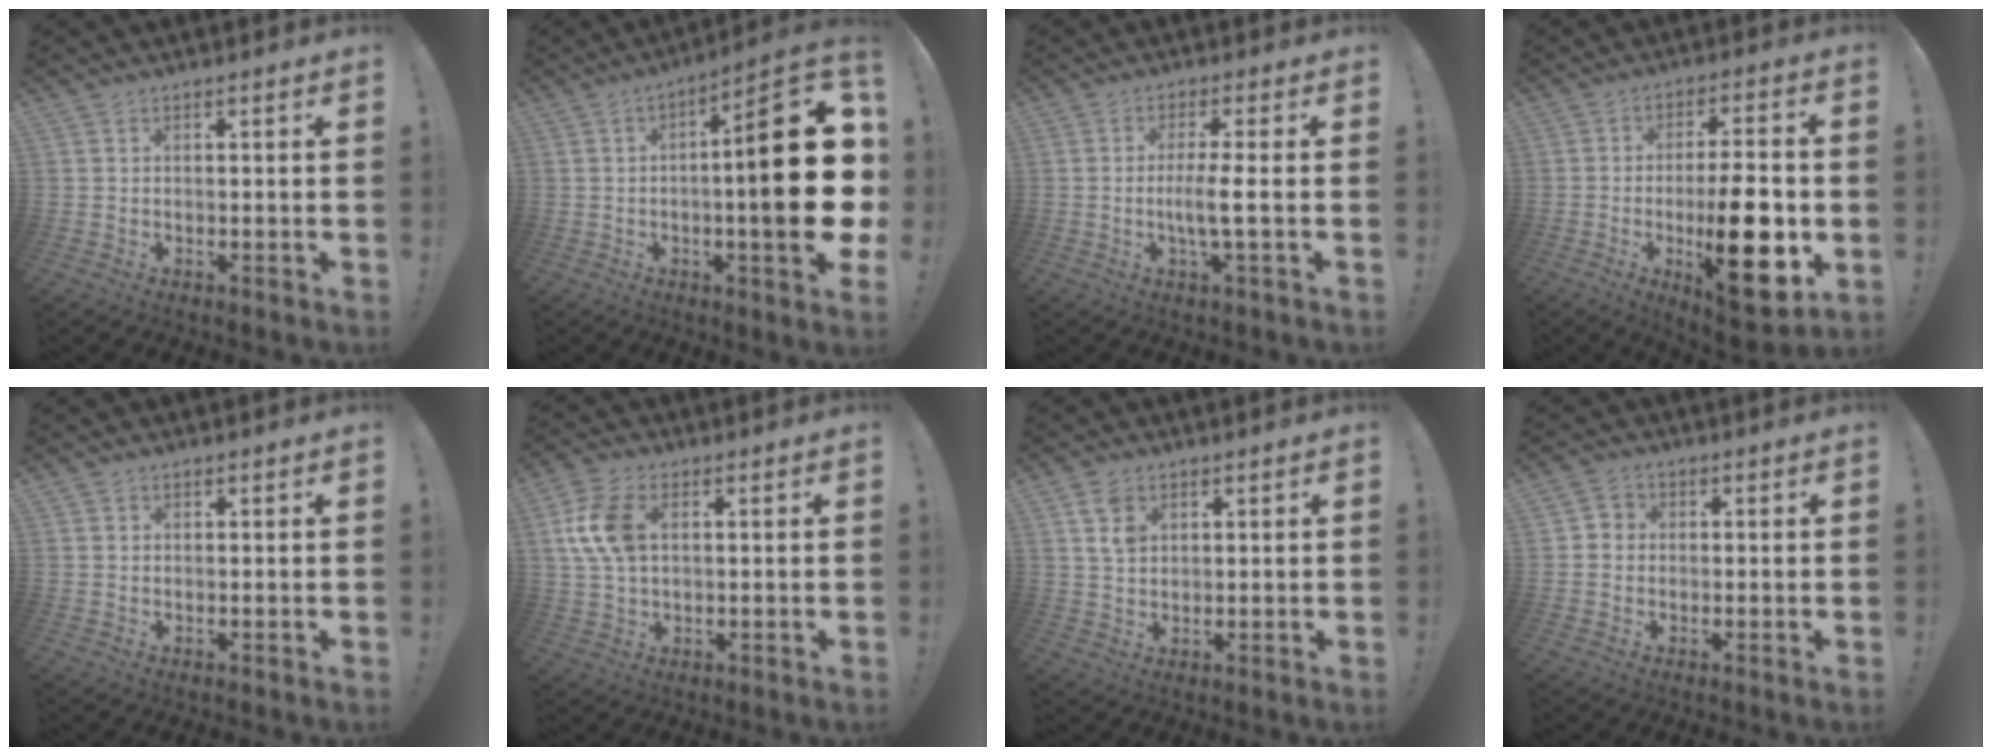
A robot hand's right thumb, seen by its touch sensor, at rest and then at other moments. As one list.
[{"total": 24.5, "force": [-1.3, 5.9, 23.8], "torque": [-0.344, 0.007, -0.021]}, {"total": 6.5, "force": [-1.1, 0.3, 6.4], "torque": [-0.127, -0.006, -0.024]}, {"total": 20.5, "force": [-4.4, 6.6, 18.9], "torque": [-0.292, 0.004, -0.056]}, {"total": 0.5, "force": [0.3, 0.4, 0.1], "torque": [0.004, -0.001, 0.004]}, {"total": 12.1, "force": [2.6, 7.7, 8.9], "torque": [-0.175, 0.007, 0.051]}, {"total": 5.9, "force": [2.6, 4.1, 3.3], "torque": [-0.051, -0.005, 0.050]}, {"total": 3.3, "force": [-0.5, 3.1, 1.1], "torque": [-0.016, 0.009, -0.009]}]